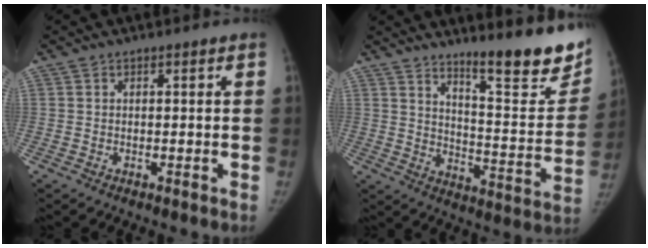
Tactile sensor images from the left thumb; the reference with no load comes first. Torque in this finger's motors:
{"motor_torque": [1.53, -0.20, 1.13, -0.97, 0.03]}